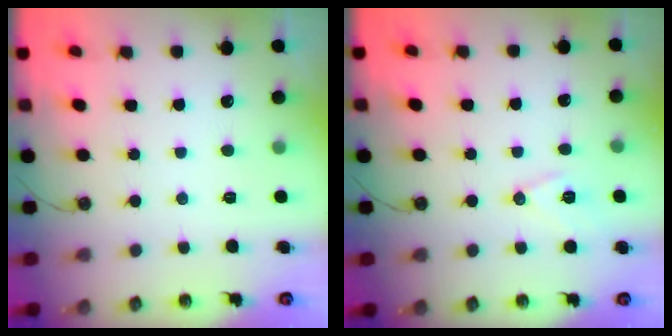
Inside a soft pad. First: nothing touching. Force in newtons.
{"total": 8.3, "press": 7.5, "slide": 3.5}